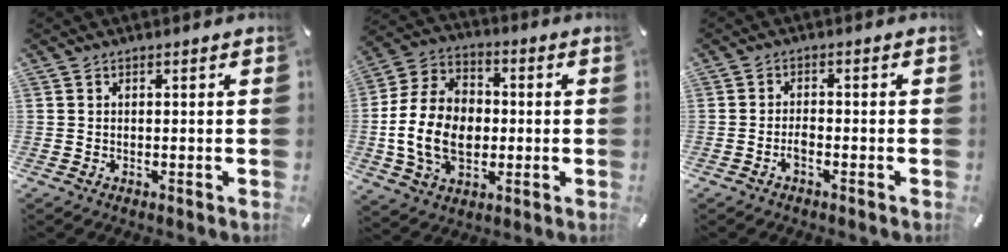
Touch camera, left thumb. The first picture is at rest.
{"total": 15.6, "force": [-2.5, 11.8, 10.0], "torque": [-0.223, 0.018, -0.045]}
{"total": 2.4, "force": [-1.5, 1.0, 1.6], "torque": [-0.029, 0.009, -0.028]}